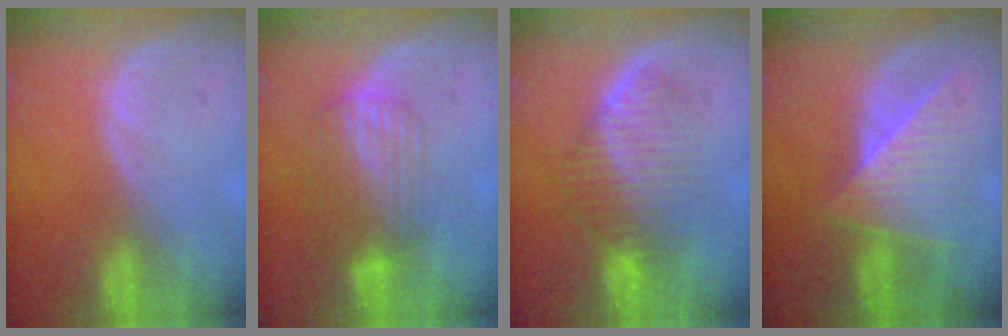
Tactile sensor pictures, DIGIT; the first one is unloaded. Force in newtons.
{"total": 7.1, "press": 6.0, "slide": 3.9}
{"total": 6.7, "press": 6.4, "slide": 2.0}
{"total": 7.4, "press": 7.4, "slide": 0.5}